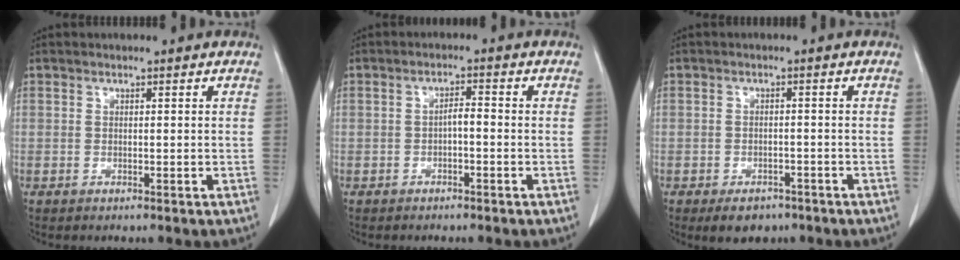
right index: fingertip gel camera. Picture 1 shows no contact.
{"total": 2.0, "force": [-0.6, 0.5, 1.8], "torque": [-0.029, 0.005, -0.011]}
{"total": 4.4, "force": [-3.0, 2.7, 1.7], "torque": [-0.019, 0.003, -0.037]}